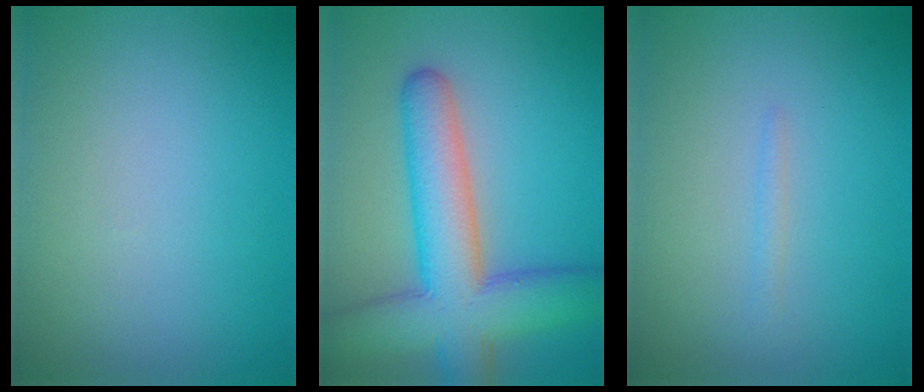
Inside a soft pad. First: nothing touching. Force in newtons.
{"total": 9.1, "press": 9.1, "slide": 0.4}
{"total": 0.8, "press": 0.7, "slide": 0.1}